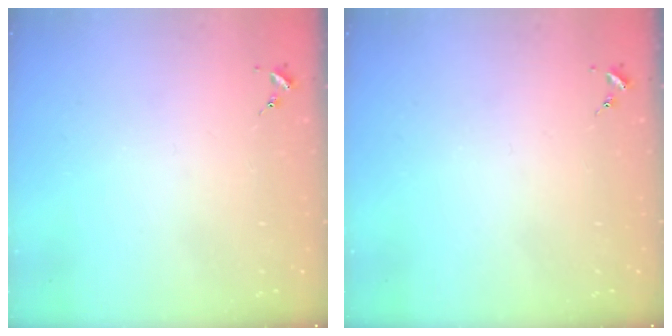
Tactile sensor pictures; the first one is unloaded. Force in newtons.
{"total": 0.0}